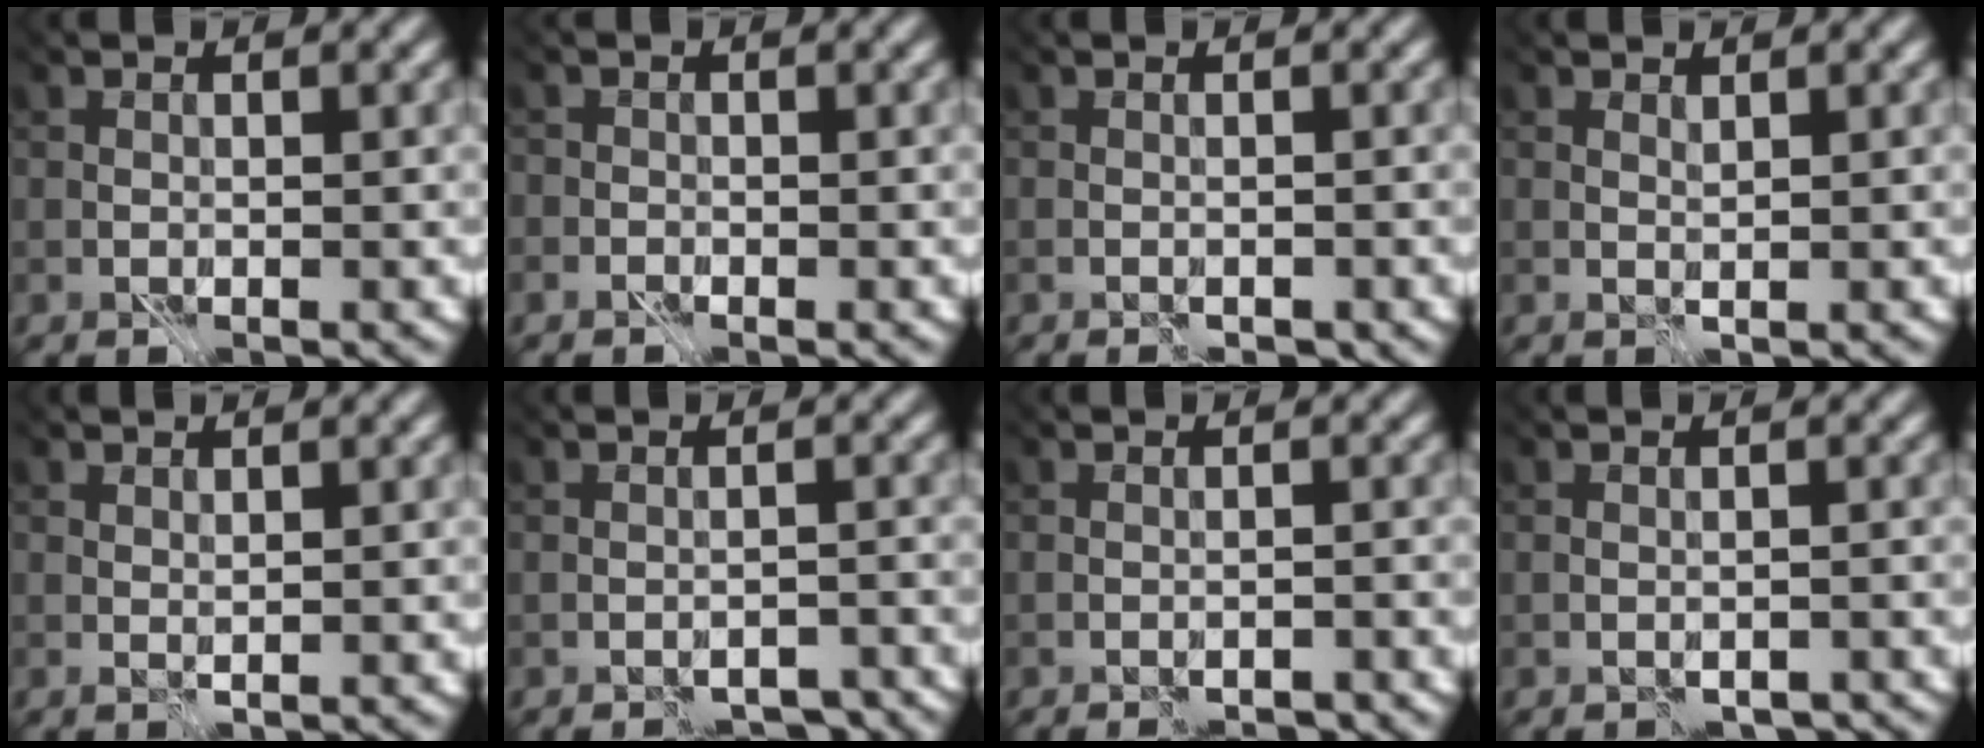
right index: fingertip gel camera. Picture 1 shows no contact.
{"total": 1.3, "force": [-0.9, 0.9, 0.3], "torque": [0.007, 0.009, -0.016]}
{"total": 0.8, "force": [-0.8, 0.0, 0.3], "torque": [0.002, -0.003, -0.008]}
{"total": 0.9, "force": [0.9, -0.2, 0.2], "torque": [-0.005, 0.000, 0.017]}
{"total": 1.3, "force": [1.2, 0.1, 0.3], "torque": [-0.008, -0.006, 0.030]}
{"total": 2.7, "force": [-2.7, 0.4, 0.1], "torque": [0.018, -0.004, -0.028]}
{"total": 2.0, "force": [-2.0, -0.1, 0.2], "torque": [0.019, 0.007, -0.018]}
{"total": 1.1, "force": [-1.0, 0.2, -0.4], "torque": [0.023, 0.001, -0.014]}